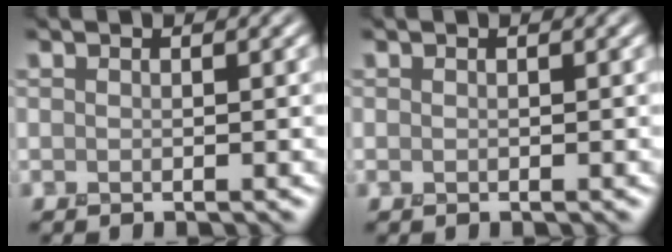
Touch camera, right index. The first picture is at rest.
{"total": 0.0}